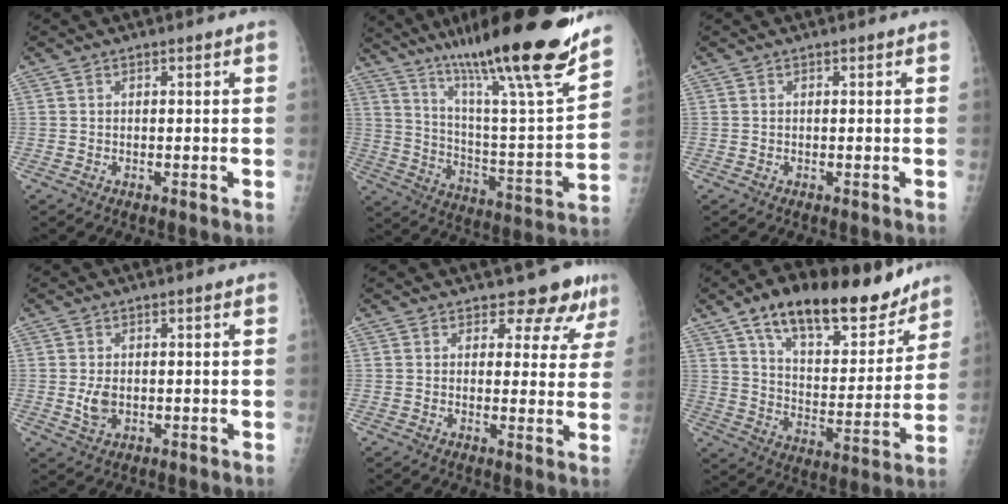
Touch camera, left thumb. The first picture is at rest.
{"total": 27.5, "force": [20.3, 2.7, 18.4], "torque": [-0.273, -0.087, 0.323]}
{"total": 0.0}
{"total": 3.4, "force": [-0.3, 2.2, 2.6], "torque": [-0.046, -0.002, -0.002]}
{"total": 7.1, "force": [5.8, 3.5, 1.9], "torque": [0.013, -0.034, 0.055]}
{"total": 22.3, "force": [15.6, 9.4, 12.9], "torque": [-0.157, -0.059, 0.251]}